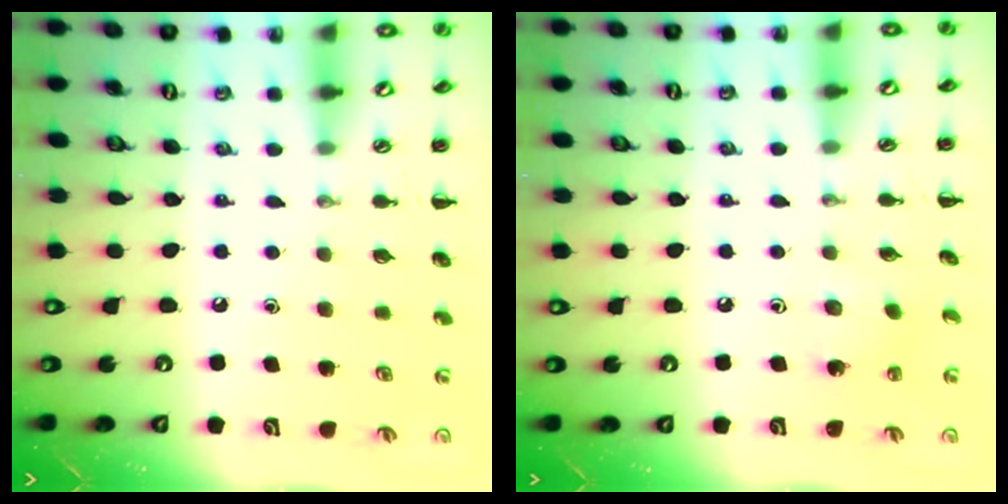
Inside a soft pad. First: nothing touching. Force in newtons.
{"total": 2.4, "press": 2.2, "slide": 0.7}